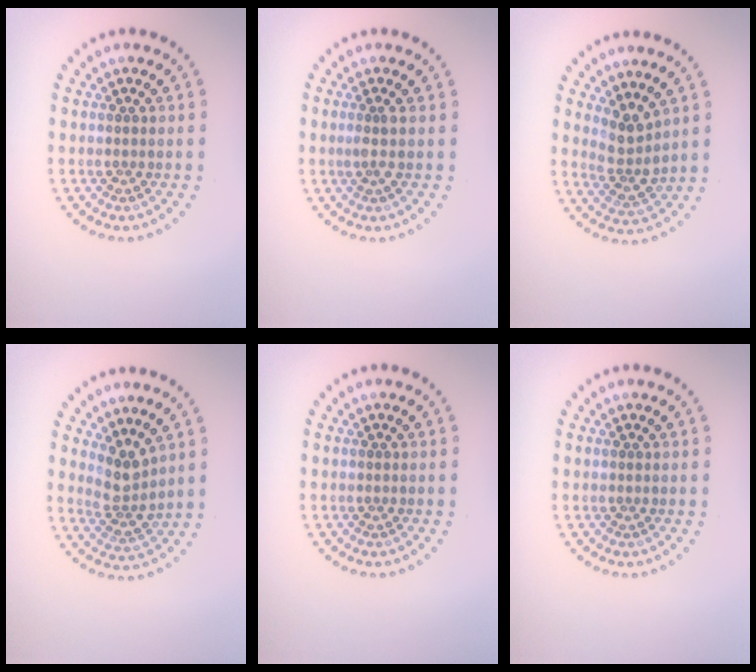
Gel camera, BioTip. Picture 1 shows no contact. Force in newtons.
{"total": 1.0, "press": 0.7, "slide": 0.7}
{"total": 2.9, "press": 2.3, "slide": 1.8}
{"total": 2.8, "press": 2.2, "slide": 1.7}
{"total": 0.0}
{"total": 0.0}